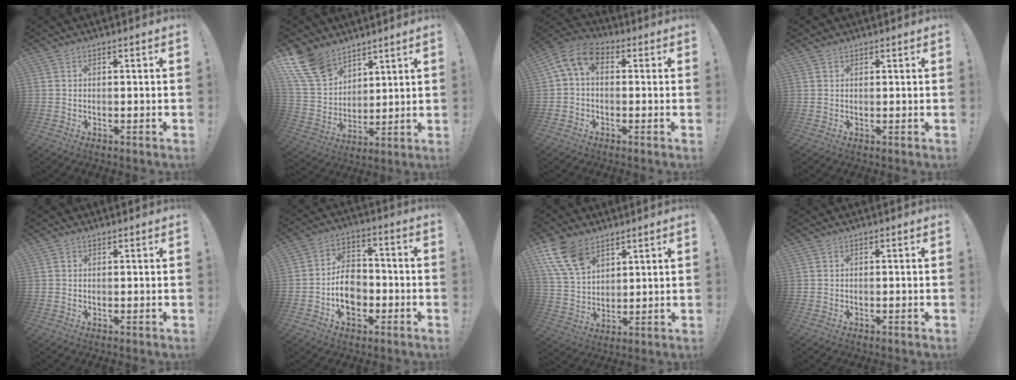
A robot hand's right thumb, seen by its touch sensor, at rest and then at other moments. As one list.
[{"total": 15.0, "force": [10.3, 8.9, 6.2], "torque": [-0.130, -0.061, 0.204]}, {"total": 8.4, "force": [1.8, 5.1, 6.5], "torque": [-0.131, 0.001, 0.039]}, {"total": 0.9, "force": [0.8, 0.4, 0.1], "torque": [-0.002, -0.001, 0.015]}, {"total": 0.9, "force": [0.7, 0.6, 0.1], "torque": [-0.003, 0.001, 0.012]}, {"total": 11.2, "force": [-3.1, 8.1, 7.2], "torque": [-0.120, 0.014, -0.055]}, {"total": 13.2, "force": [7.8, 8.1, 7.0], "torque": [-0.140, -0.031, 0.154]}, {"total": 0.0}]